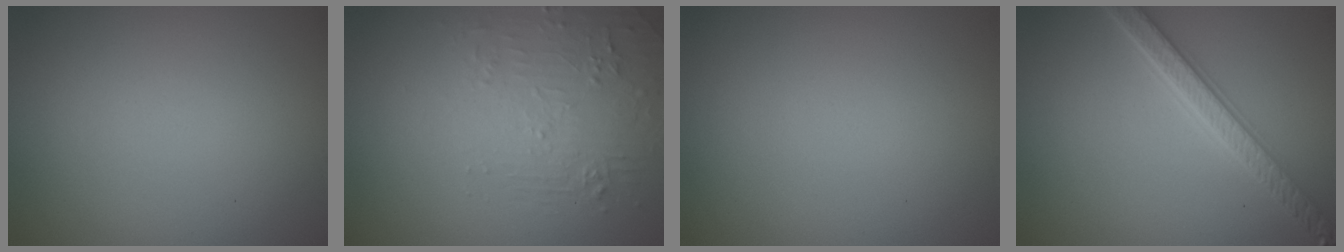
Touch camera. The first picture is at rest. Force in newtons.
{"total": 2.2, "press": 1.3, "slide": 1.8}
{"total": 0.0}
{"total": 4.1, "press": 3.5, "slide": 2.2}